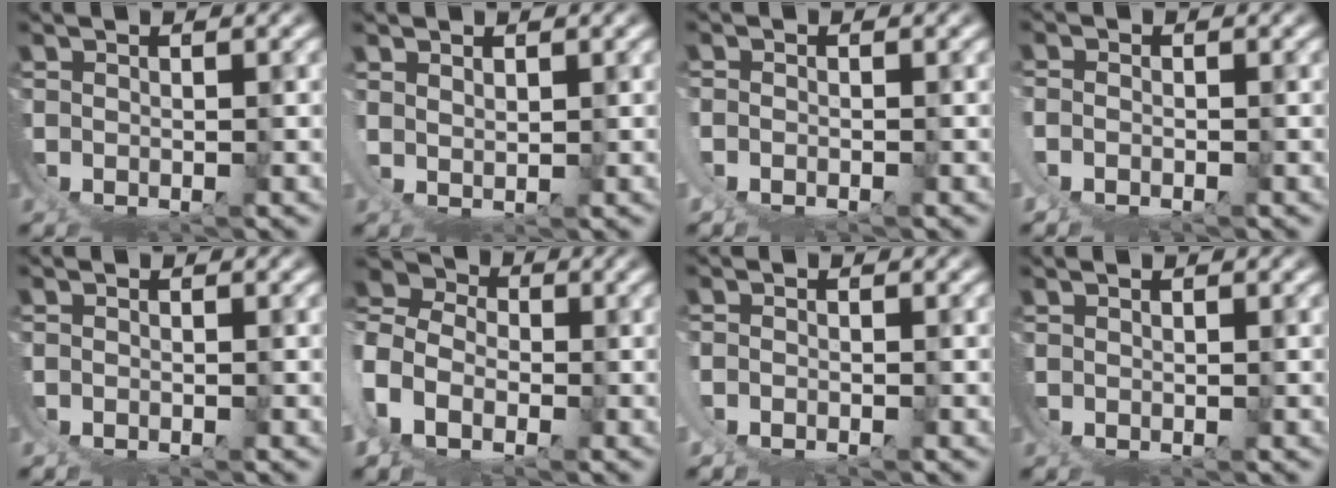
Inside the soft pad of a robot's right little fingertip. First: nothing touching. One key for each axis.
{"total": 2.0, "fx": 2.0, "fy": -0.1, "fz": 0.4, "tx": -0.014, "ty": 0.002, "tz": 0.034}
{"total": 1.8, "fx": 0.3, "fy": 1.5, "fz": 0.9, "tx": -0.030, "ty": -0.004, "tz": 0.006}
{"total": 2.8, "fx": 0.2, "fy": 2.5, "fz": 1.3, "tx": -0.041, "ty": -0.007, "tz": 0.003}
{"total": 0.6, "fx": -0.1, "fy": 0.5, "fz": 0.2, "tx": -0.006, "ty": 0.000, "tz": -0.004}
{"total": 10.8, "fx": 3.7, "fy": 8.8, "fz": 5.0, "tx": -0.137, "ty": -0.003, "tz": 0.043}
{"total": 2.3, "fx": 0.1, "fy": 2.0, "fz": 1.1, "tx": -0.035, "ty": -0.004, "tz": 0.002}
{"total": 0.0}